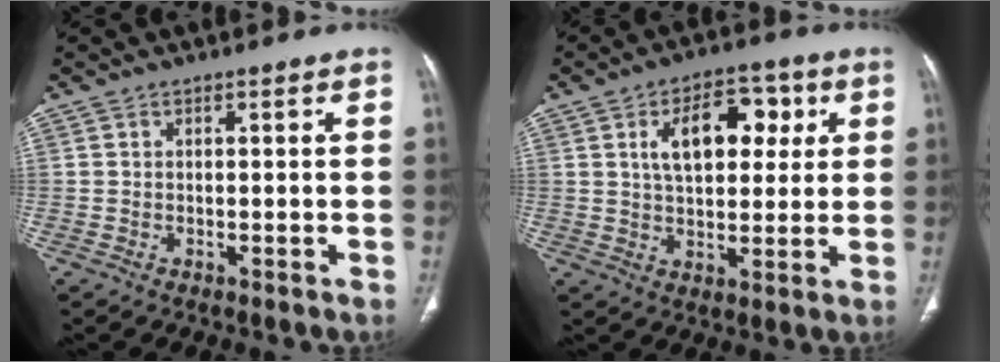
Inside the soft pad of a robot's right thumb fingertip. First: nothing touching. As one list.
[{"total": 12.2, "force": [3.5, 7.1, 9.3], "torque": [-0.107, 0.006, 0.053]}]